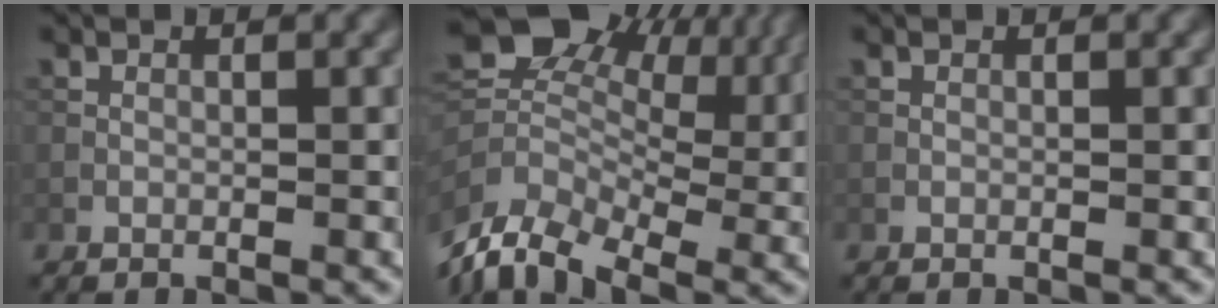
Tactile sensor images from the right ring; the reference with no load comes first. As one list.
[{"total": 9.1, "force": [-0.4, 6.3, 6.6], "torque": [-0.149, 0.015, -0.020]}, {"total": 0.0}]